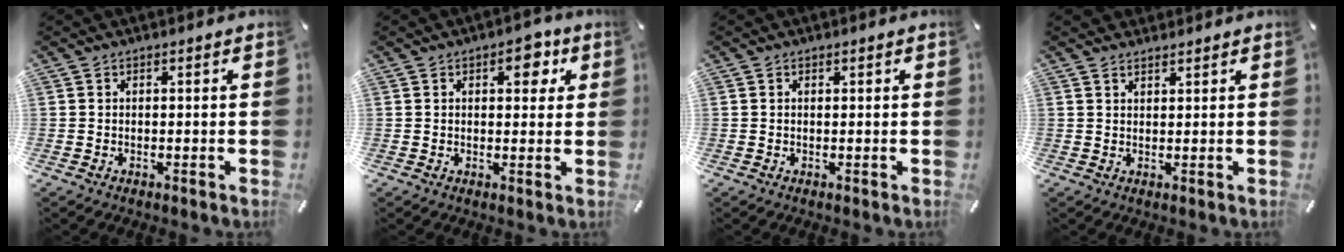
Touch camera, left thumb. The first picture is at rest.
{"total": 5.9, "force": [2.2, 3.4, 4.3], "torque": [-0.045, -0.008, 0.026]}
{"total": 0.6, "force": [0.2, 0.3, 0.4], "torque": [-0.010, 0.001, 0.003]}
{"total": 1.8, "force": [1.5, 0.8, 0.4], "torque": [-0.010, -0.004, 0.030]}